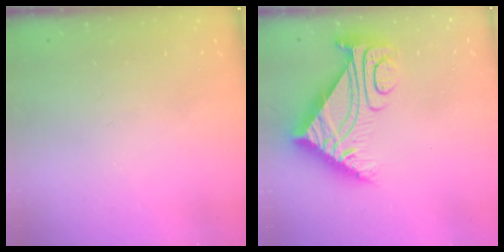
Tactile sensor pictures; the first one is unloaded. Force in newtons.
{"total": 11.1, "press": 11.0, "slide": 1.0}